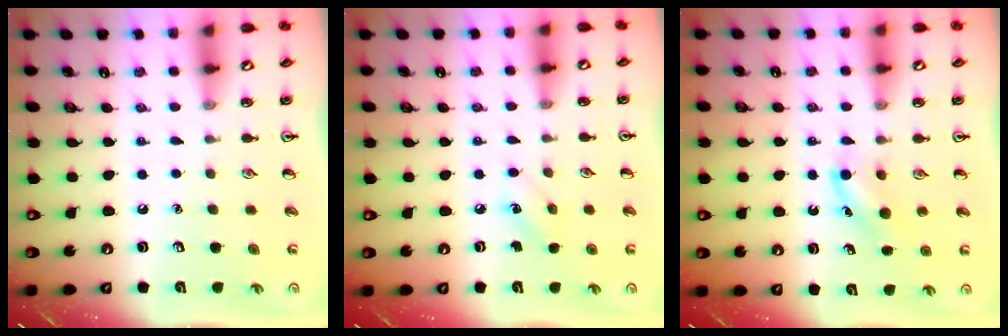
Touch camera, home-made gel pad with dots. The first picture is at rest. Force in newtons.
{"total": 5.0, "press": 4.7, "slide": 1.7}
{"total": 5.1, "press": 4.8, "slide": 1.5}